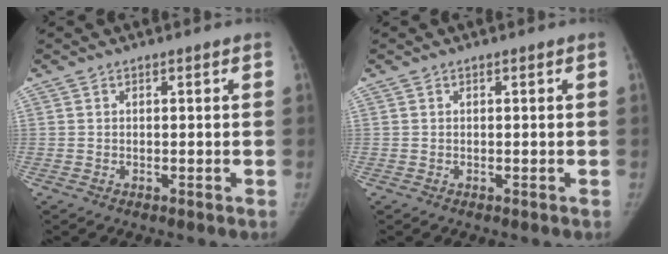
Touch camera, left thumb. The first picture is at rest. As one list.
[{"total": 0.0}]